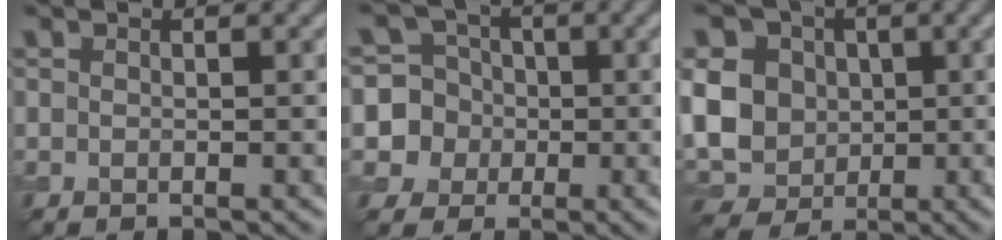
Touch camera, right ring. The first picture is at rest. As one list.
[{"total": 6.2, "force": [-1.0, 6.1, 0.2], "torque": [0.003, 0.029, -0.039]}, {"total": 11.2, "force": [0.9, 9.8, 5.3], "torque": [-0.132, 0.015, -0.001]}]